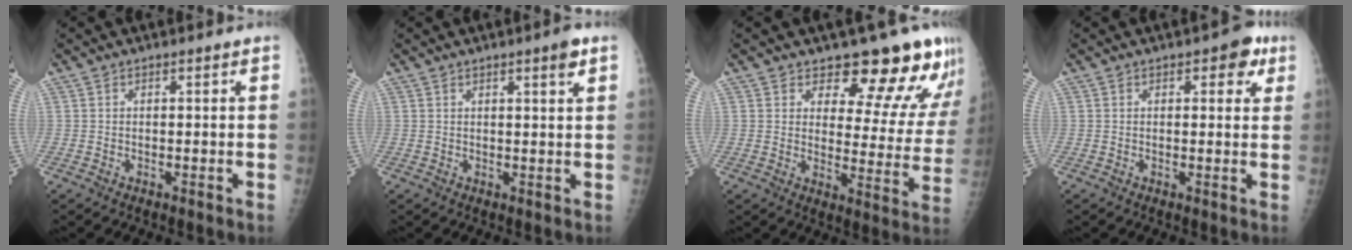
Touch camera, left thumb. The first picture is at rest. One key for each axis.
{"total": 3.1, "fx": 1.7, "fy": 0.3, "fz": 2.5, "tx": -0.034, "ty": -0.009, "tz": 0.023}
{"total": 14.9, "fx": 12.5, "fy": 5.5, "fz": 5.9, "tx": -0.016, "ty": -0.094, "tz": 0.142}
{"total": 4.6, "fx": 2.0, "fy": 2.4, "fz": 3.3, "tx": -0.013, "ty": -0.002, "tz": 0.015}